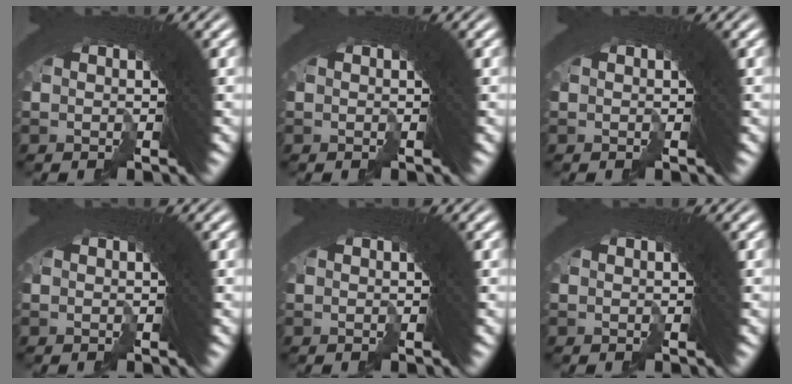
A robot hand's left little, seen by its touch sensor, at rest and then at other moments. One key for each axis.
{"total": 0.0}
{"total": 0.0}
{"total": 0.0}
{"total": 0.0}
{"total": 0.0}